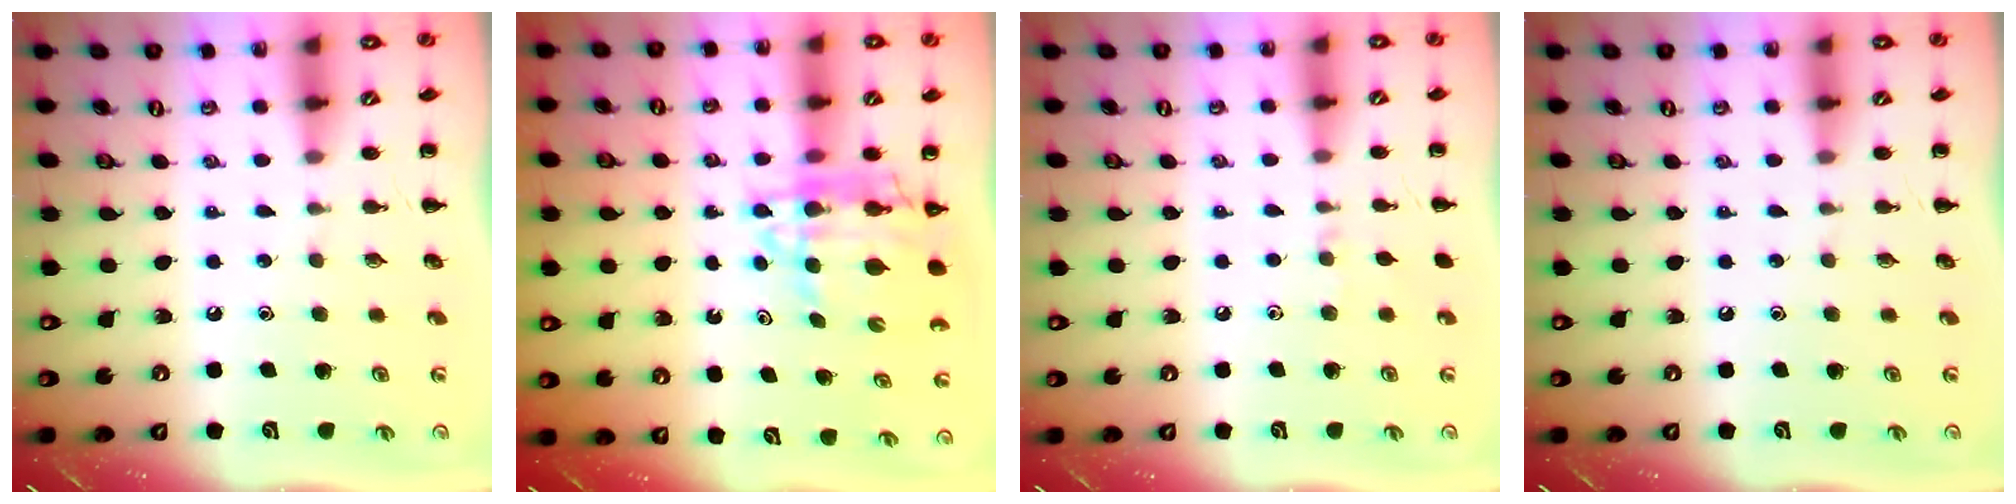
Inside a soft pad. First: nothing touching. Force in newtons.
{"total": 9.1, "press": 8.6, "slide": 3.1}
{"total": 4.2, "press": 4.0, "slide": 1.4}
{"total": 0.0}